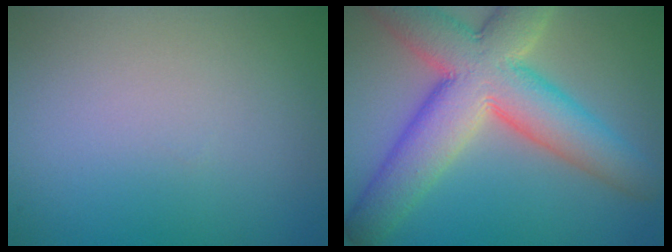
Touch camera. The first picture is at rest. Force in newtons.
{"total": 10.7, "press": 10.7, "slide": 0.8}